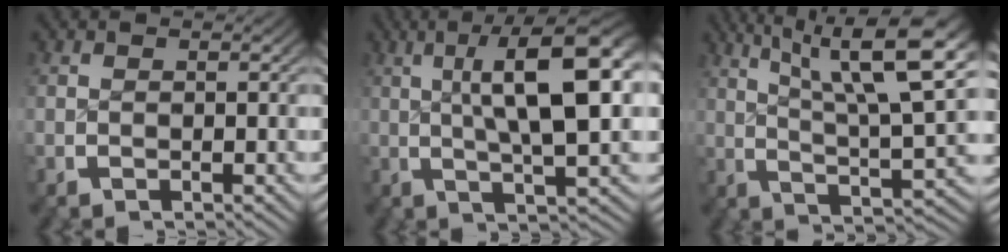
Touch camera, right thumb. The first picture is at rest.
{"total": 11.6, "force": [2.4, 4.6, 10.4], "torque": [-0.141, 0.005, 0.030]}
{"total": 9.9, "force": [3.3, 4.1, 8.4], "torque": [-0.120, -0.006, 0.057]}